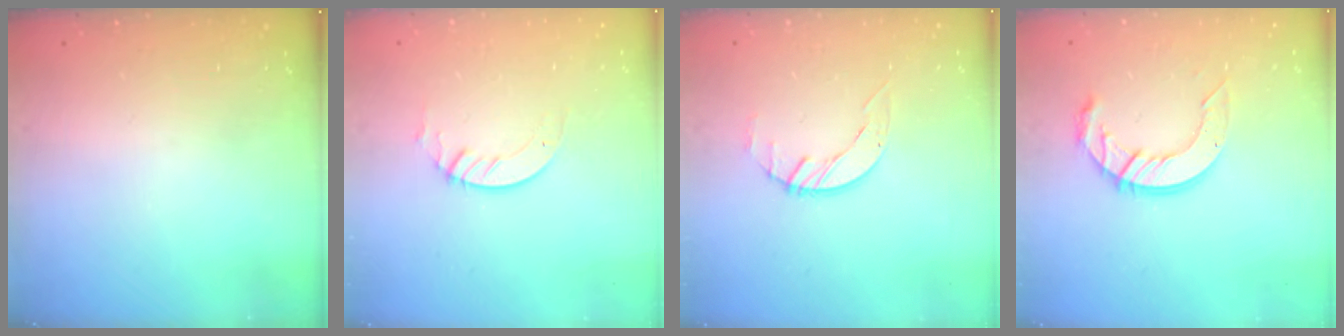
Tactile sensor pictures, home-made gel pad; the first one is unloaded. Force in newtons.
{"total": 3.0, "press": 3.0, "slide": 0.2}
{"total": 2.9, "press": 2.8, "slide": 0.3}
{"total": 11.1, "press": 11.1, "slide": 1.0}